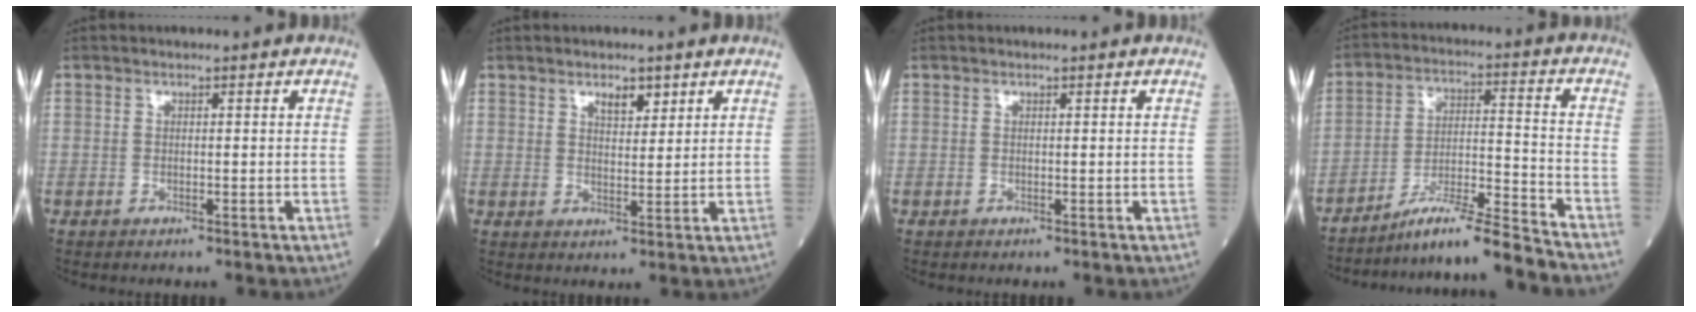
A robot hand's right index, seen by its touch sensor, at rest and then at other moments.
{"total": 3.1, "force": [2.1, 1.3, 2.0], "torque": [-0.029, -0.003, 0.036]}
{"total": 0.0}
{"total": 11.0, "force": [-10.1, -2.1, 4.0], "torque": [-0.057, 0.009, -0.177]}